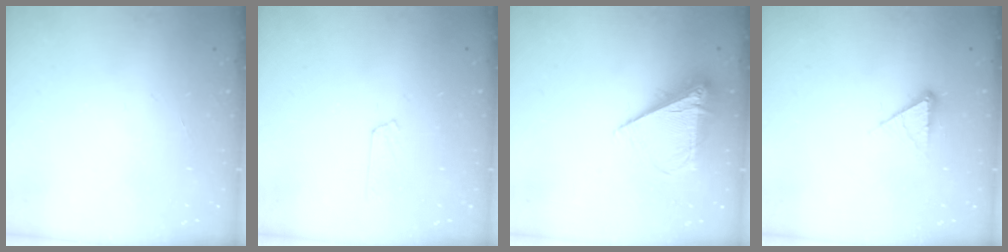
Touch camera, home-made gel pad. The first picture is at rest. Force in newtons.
{"total": 2.5, "press": 2.4, "slide": 0.3}
{"total": 7.8, "press": 7.7, "slide": 1.1}
{"total": 5.9, "press": 5.8, "slide": 0.9}